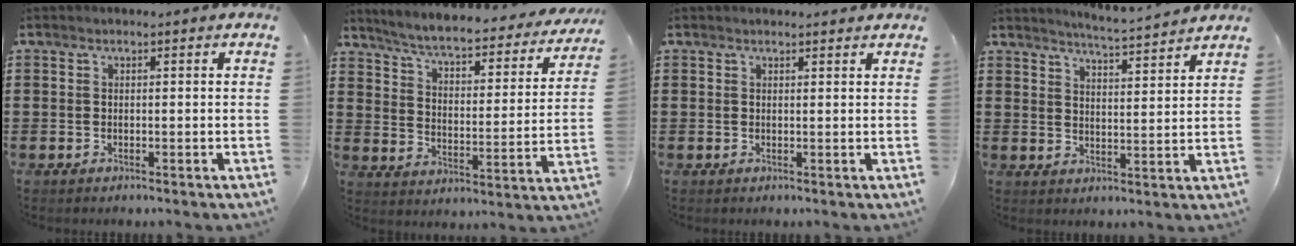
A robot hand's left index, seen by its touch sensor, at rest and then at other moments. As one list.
[{"total": 5.2, "force": [4.7, 0.0, 2.2], "torque": [-0.065, -0.036, 0.072]}, {"total": 0.8, "force": [0.8, 0.0, 0.2], "torque": [-0.005, -0.001, 0.016]}, {"total": 4.2, "force": [4.0, -0.9, 0.6], "torque": [-0.028, -0.031, 0.067]}]